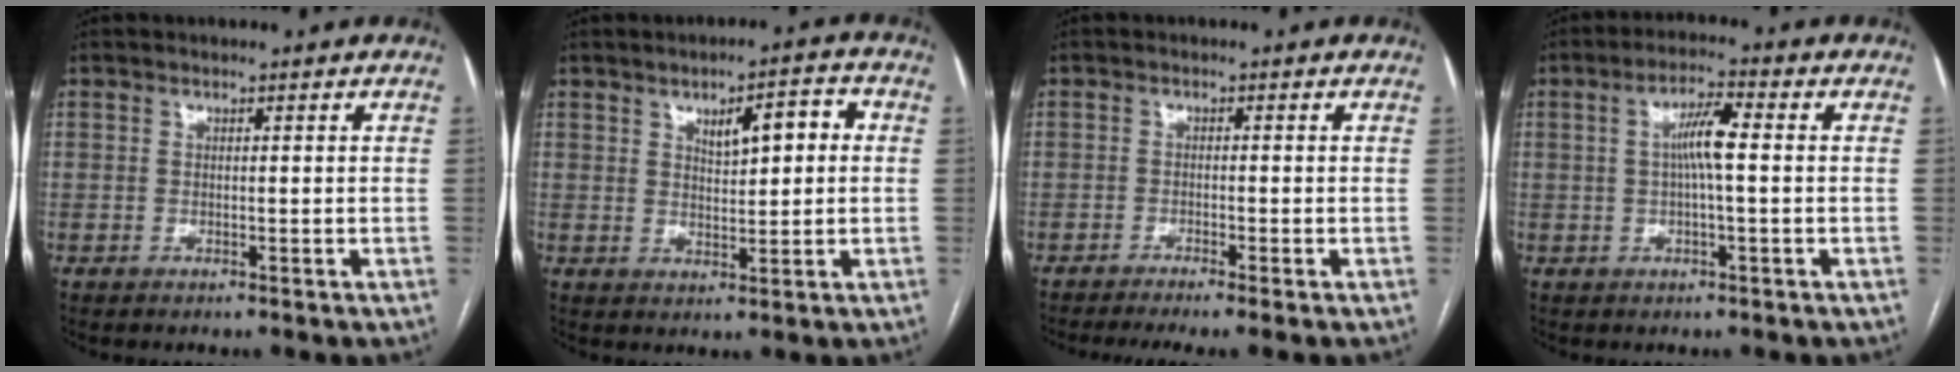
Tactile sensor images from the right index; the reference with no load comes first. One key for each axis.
{"total": 6.0, "fx": 1.7, "fy": 2.2, "fz": 5.4, "tx": -0.078, "ty": 0.017, "tz": 0.028}
{"total": 5.1, "fx": -4.1, "fy": -0.4, "fz": 3.1, "tx": -0.040, "ty": -0.008, "tz": -0.065}
{"total": 5.4, "fx": 0.4, "fy": 0.7, "fz": 5.4, "tx": -0.100, "ty": 0.014, "tz": 0.006}